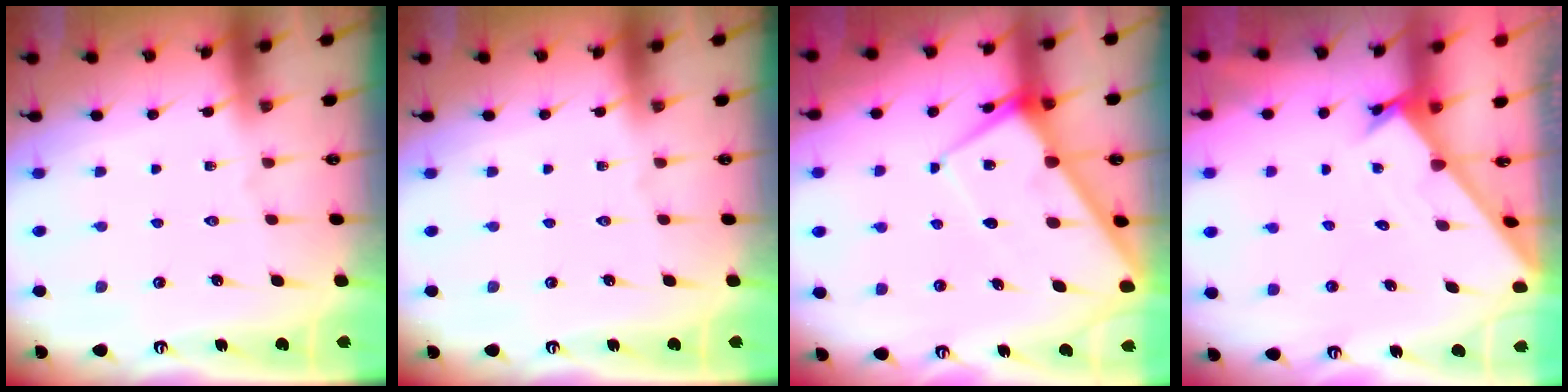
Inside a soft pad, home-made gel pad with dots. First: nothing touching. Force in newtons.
{"total": 0.0}
{"total": 7.9, "press": 7.9, "slide": 0.8}
{"total": 1.7, "press": 1.7, "slide": 0.1}